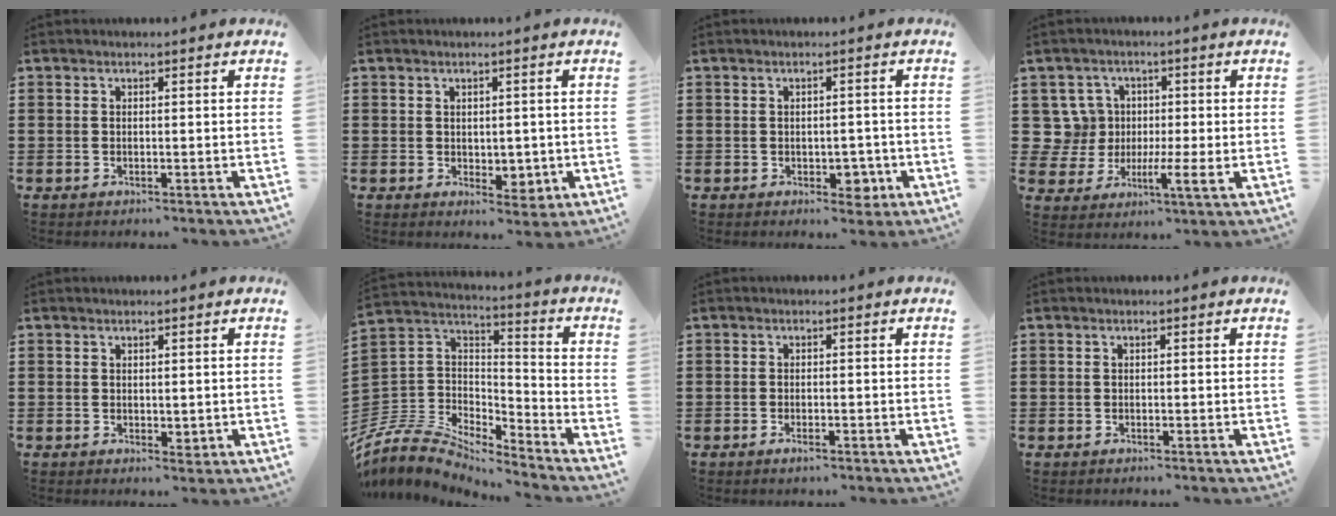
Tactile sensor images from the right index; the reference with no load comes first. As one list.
[{"total": 2.7, "force": [0.4, 2.1, 1.7], "torque": [-0.027, 0.002, 0.005]}, {"total": 3.4, "force": [-1.2, 2.1, 2.4], "torque": [-0.033, 0.000, -0.022]}, {"total": 6.8, "force": [0.2, 5.6, 3.8], "torque": [-0.098, 0.005, 0.004]}, {"total": 1.1, "force": [0.5, 0.8, 0.6], "torque": [-0.014, 0.002, 0.010]}, {"total": 7.1, "force": [-6.3, 2.9, 1.5], "torque": [-0.064, -0.005, -0.134]}, {"total": 1.1, "force": [-0.7, 0.3, 0.8], "torque": [-0.017, -0.004, -0.013]}, {"total": 0.0}]